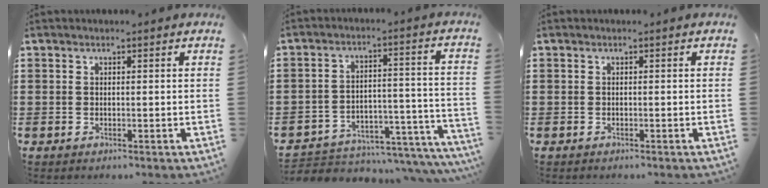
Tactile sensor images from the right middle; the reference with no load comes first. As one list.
[{"total": 3.9, "force": [-3.6, 1.4, 0.6], "torque": [-0.018, 0.004, -0.077]}, {"total": 0.0}]